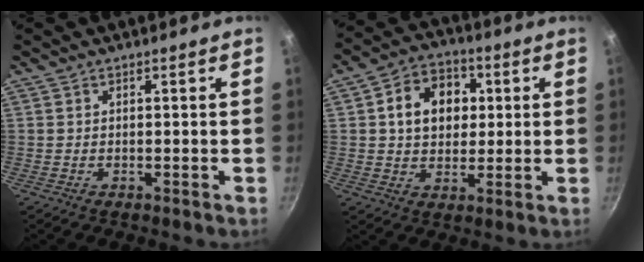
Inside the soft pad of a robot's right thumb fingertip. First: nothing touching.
{"total": 11.7, "force": [2.3, 9.1, 7.0], "torque": [-0.079, 0.013, 0.028]}